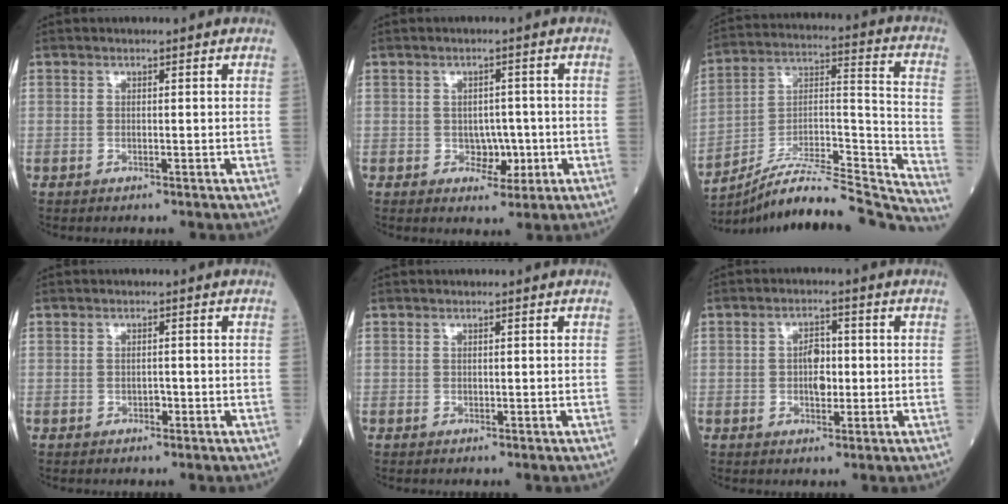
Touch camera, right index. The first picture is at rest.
{"total": 3.6, "force": [-0.8, 2.6, 2.4], "torque": [-0.019, 0.005, -0.006]}
{"total": 22.8, "force": [-21.8, -0.3, 6.6], "torque": [-0.089, 0.026, -0.344]}
{"total": 0.9, "force": [-0.3, 0.6, 0.7], "torque": [-0.011, 0.001, -0.005]}
{"total": 0.0}
{"total": 3.8, "force": [-0.1, 2.1, 3.1], "torque": [-0.048, 0.005, -0.001]}